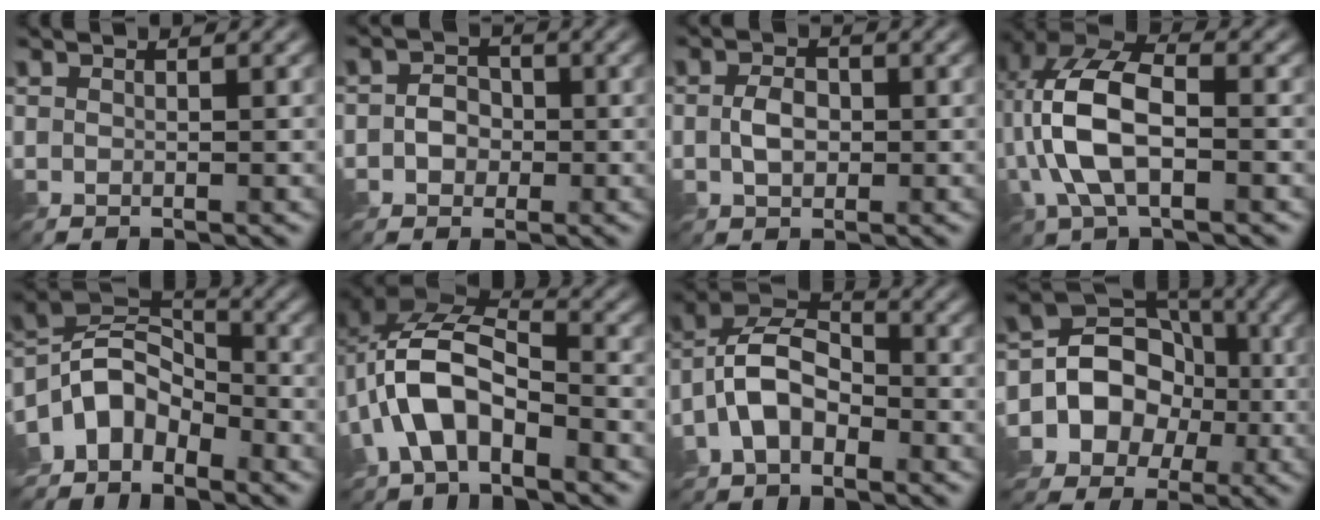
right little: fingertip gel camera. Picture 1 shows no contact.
{"total": 2.6, "force": [-0.3, 2.2, 1.2], "torque": [-0.003, 0.004, -0.016]}
{"total": 2.5, "force": [-0.2, 1.7, 1.8], "torque": [-0.037, 0.002, -0.005]}
{"total": 8.6, "force": [-0.9, 4.4, 7.4], "torque": [-0.166, 0.019, -0.021]}
{"total": 7.2, "force": [-4.9, 3.8, 3.6], "torque": [-0.067, 0.008, -0.105]}
{"total": 8.4, "force": [-3.0, 4.5, 6.5], "torque": [-0.134, 0.014, -0.066]}
{"total": 5.8, "force": [-2.6, 3.3, 4.0], "torque": [-0.082, 0.019, -0.058]}
{"total": 11.4, "force": [-3.2, 9.9, 4.5], "torque": [-0.077, 0.015, -0.072]}